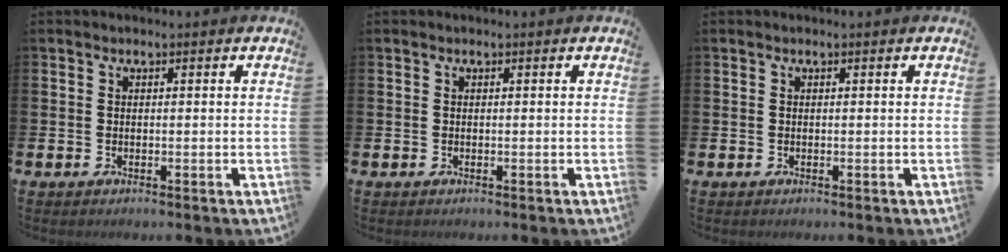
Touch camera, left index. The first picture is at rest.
{"total": 0.0}
{"total": 0.0}